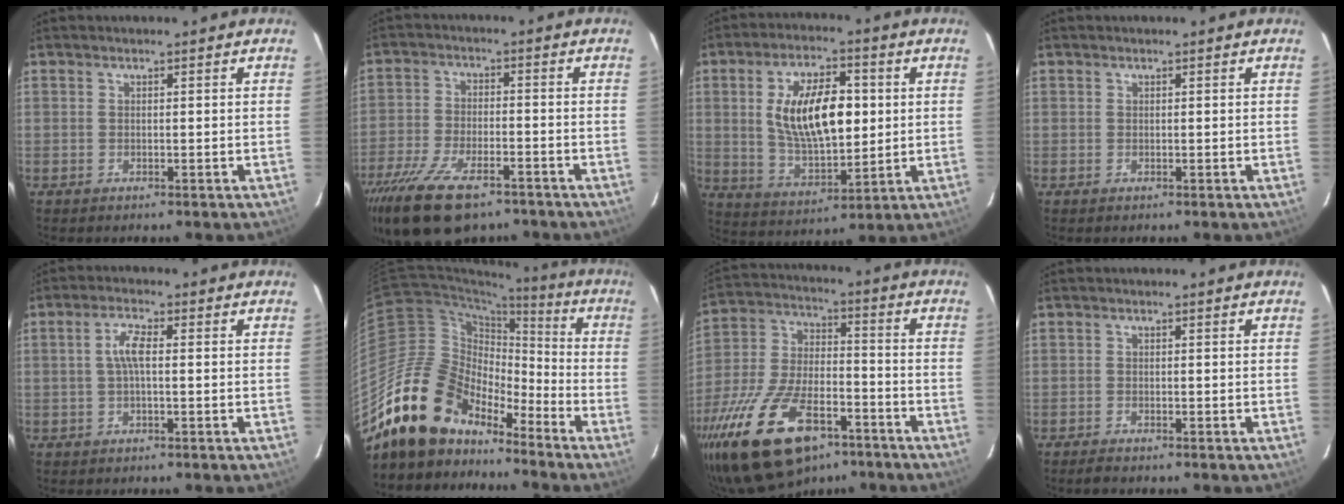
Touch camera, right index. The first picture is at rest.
{"total": 16.3, "force": [-11.5, 6.6, 9.5], "torque": [-0.212, -0.037, -0.201]}
{"total": 15.4, "force": [2.3, 7.3, 13.4], "torque": [-0.238, 0.009, 0.052]}
{"total": 0.5, "force": [0.1, 0.5, -0.1], "torque": [0.004, 0.002, 0.000]}
{"total": 3.6, "force": [0.0, 1.0, 3.5], "torque": [-0.071, 0.007, 0.001]}
{"total": 19.8, "force": [-15.4, 10.0, 7.5], "torque": [-0.145, 0.024, -0.269]}
{"total": 23.4, "force": [-14.6, 11.2, 14.4], "torque": [-0.296, -0.016, -0.245]}
{"total": 1.8, "force": [-1.6, 0.3, 0.7], "torque": [-0.020, -0.005, -0.028]}